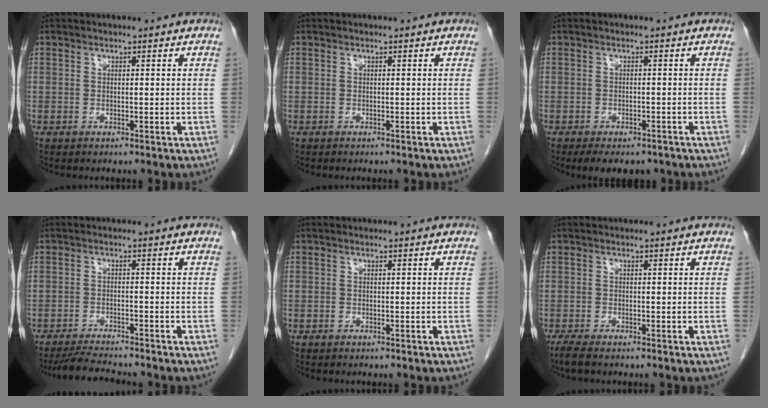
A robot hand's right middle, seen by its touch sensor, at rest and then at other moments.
{"total": 0.0}
{"total": 7.4, "force": [-5.7, 3.3, 3.4], "torque": [-0.042, -0.003, -0.074]}
{"total": 5.5, "force": [-5.2, -0.1, 1.8], "torque": [-0.035, -0.021, -0.089]}
{"total": 0.0}
{"total": 2.3, "force": [-1.8, 0.3, 1.4], "torque": [-0.036, -0.010, -0.031]}